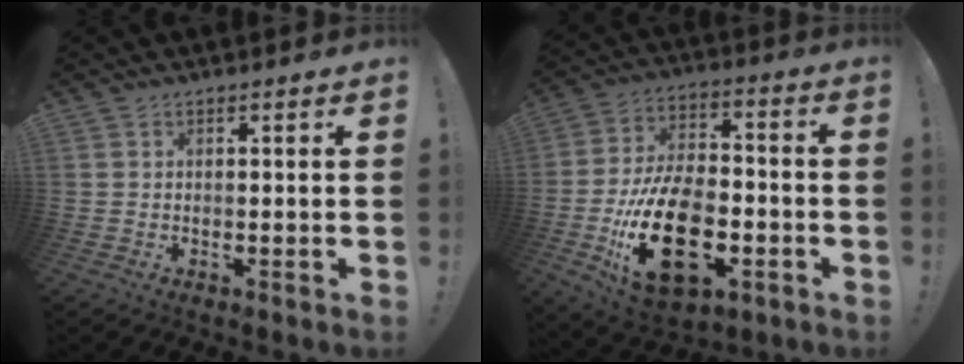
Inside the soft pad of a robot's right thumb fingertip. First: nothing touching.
{"total": 24.8, "force": [-7.8, 14.7, 18.3], "torque": [-0.334, 0.045, -0.116]}